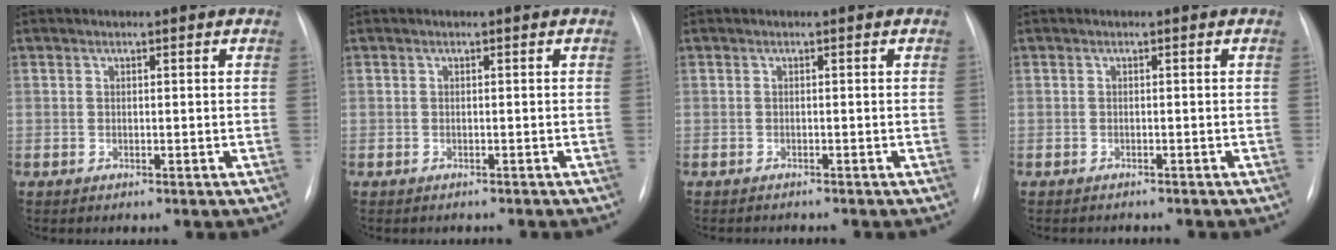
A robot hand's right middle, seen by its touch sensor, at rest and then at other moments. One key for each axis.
{"total": 1.7, "fx": -1.5, "fy": 0.5, "fz": 0.4, "tx": -0.009, "ty": -0.005, "tz": -0.015}
{"total": 1.8, "fx": -1.7, "fy": 0.2, "fz": 0.4, "tx": -0.003, "ty": -0.007, "tz": -0.017}
{"total": 2.1, "fx": -2.0, "fy": 0.4, "fz": 0.5, "tx": -0.004, "ty": -0.007, "tz": -0.020}